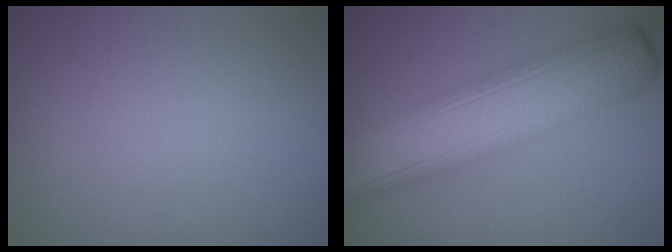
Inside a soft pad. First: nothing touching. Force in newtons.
{"total": 10.0, "press": 10.0, "slide": 0.6}